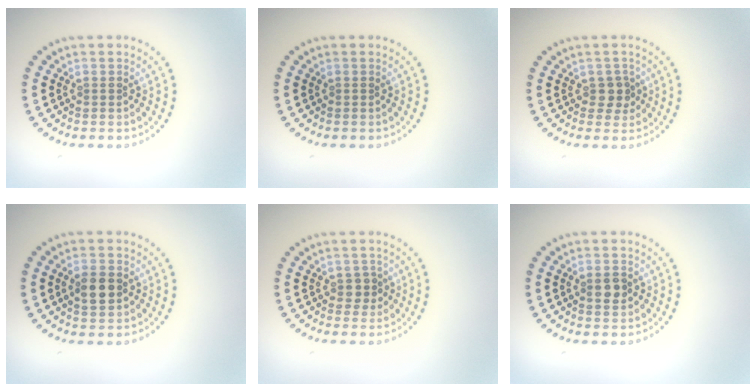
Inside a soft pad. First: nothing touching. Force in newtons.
{"total": 0.0}
{"total": 1.4, "press": 1.4, "slide": 0.5}
{"total": 2.8, "press": 2.8, "slide": 0.1}
{"total": 1.5, "press": 1.2, "slide": 0.8}
{"total": 1.7, "press": 1.7, "slide": 0.1}